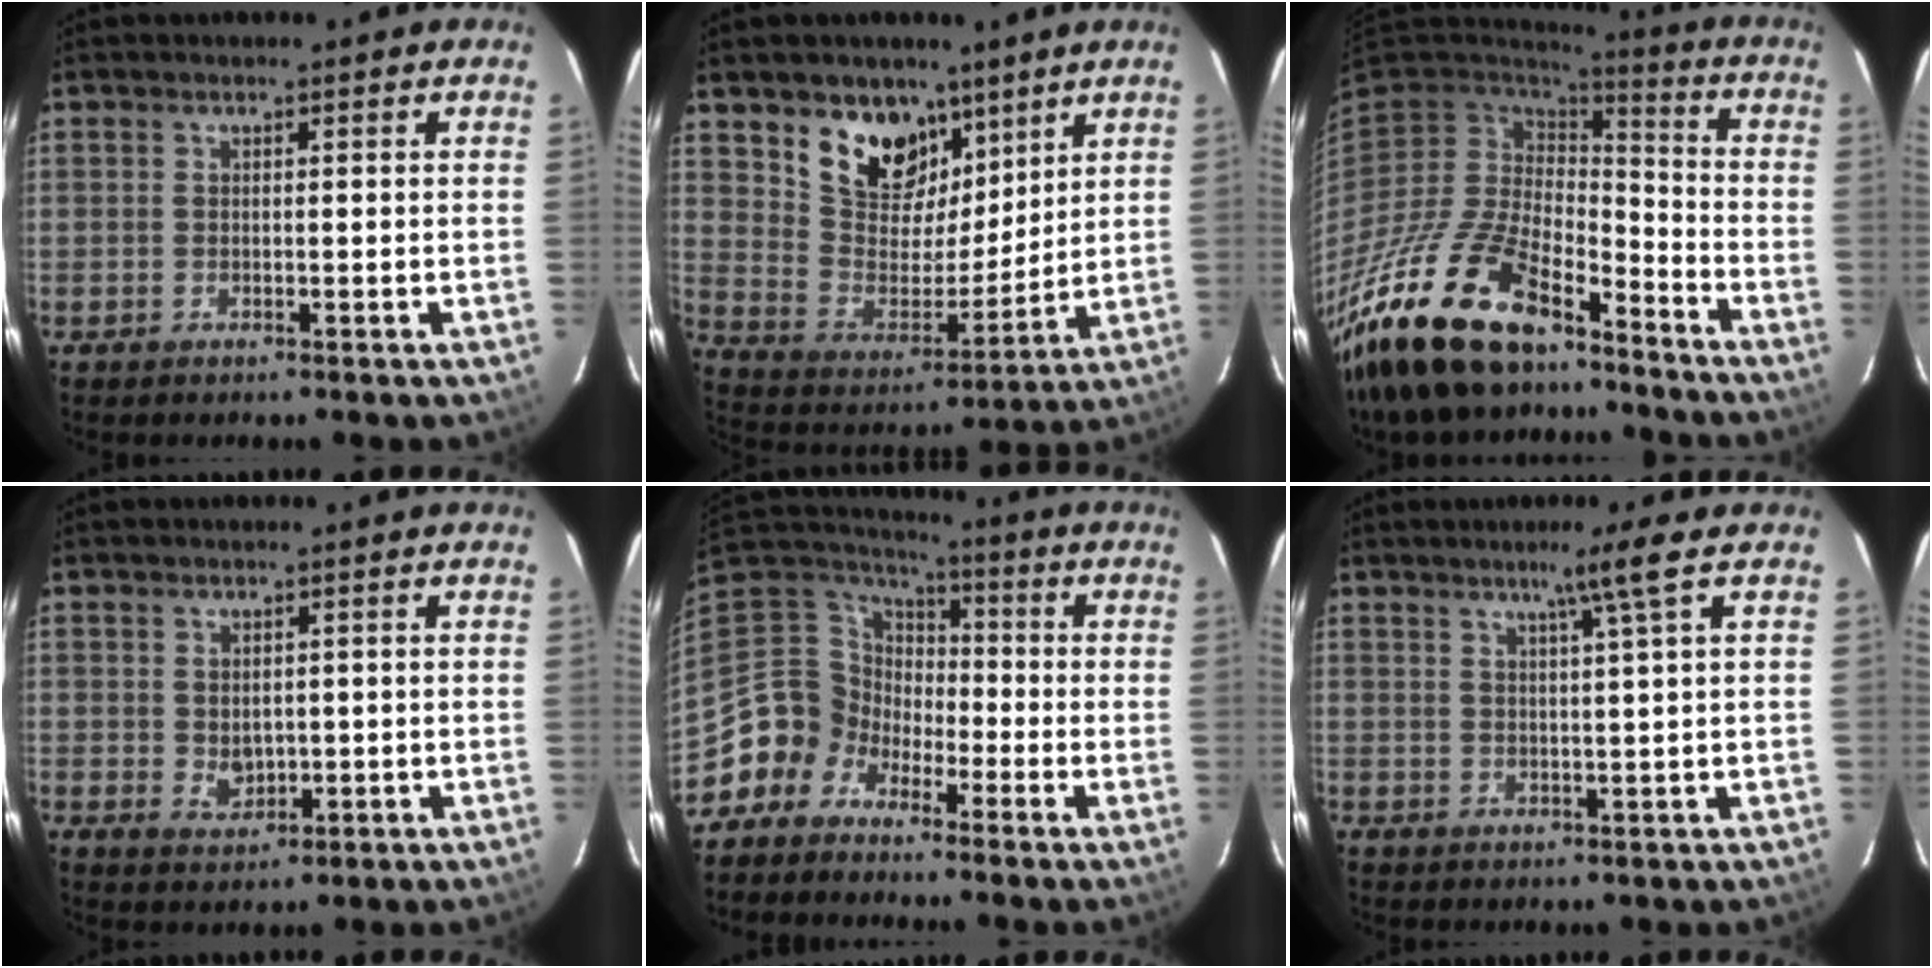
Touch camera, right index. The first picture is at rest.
{"total": 14.1, "force": [8.8, 9.0, 6.3], "torque": [-0.126, -0.004, 0.169]}
{"total": 23.8, "force": [-17.1, 8.8, 13.9], "torque": [-0.292, -0.039, -0.305]}
{"total": 3.1, "force": [0.1, 2.3, 2.0], "torque": [-0.031, -0.001, 0.008]}
{"total": 9.8, "force": [-5.9, 7.8, 1.4], "torque": [-0.050, 0.039, -0.134]}
{"total": 4.7, "force": [2.7, -1.6, 3.6], "torque": [-0.063, -0.014, 0.048]}